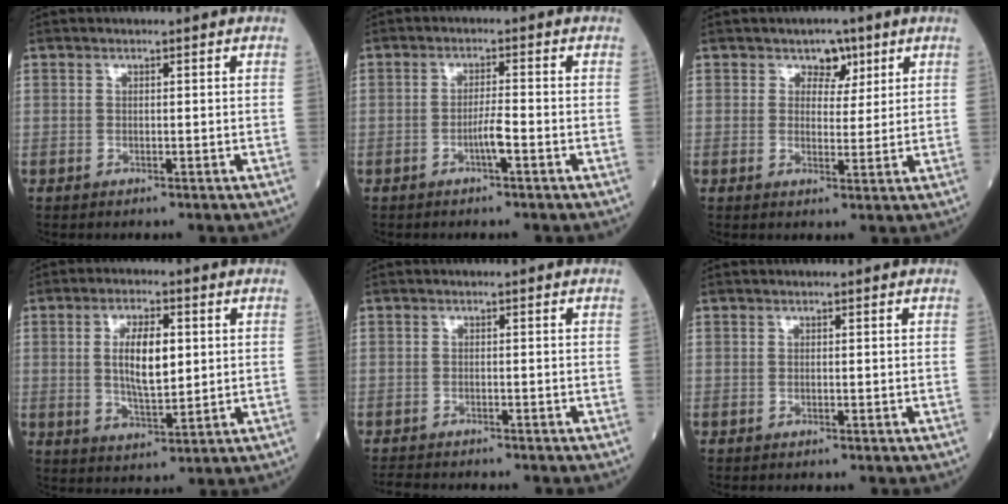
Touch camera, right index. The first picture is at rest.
{"total": 2.8, "force": [-1.3, -0.1, 2.5], "torque": [-0.045, -0.001, -0.025]}
{"total": 3.6, "force": [2.1, 2.4, 1.6], "torque": [-0.012, 0.001, 0.028]}
{"total": 8.0, "force": [1.3, 2.7, 7.4], "torque": [-0.137, 0.001, 0.024]}
{"total": 3.9, "force": [-3.7, 0.7, 0.9], "torque": [-0.012, -0.012, -0.062]}
{"total": 0.0}